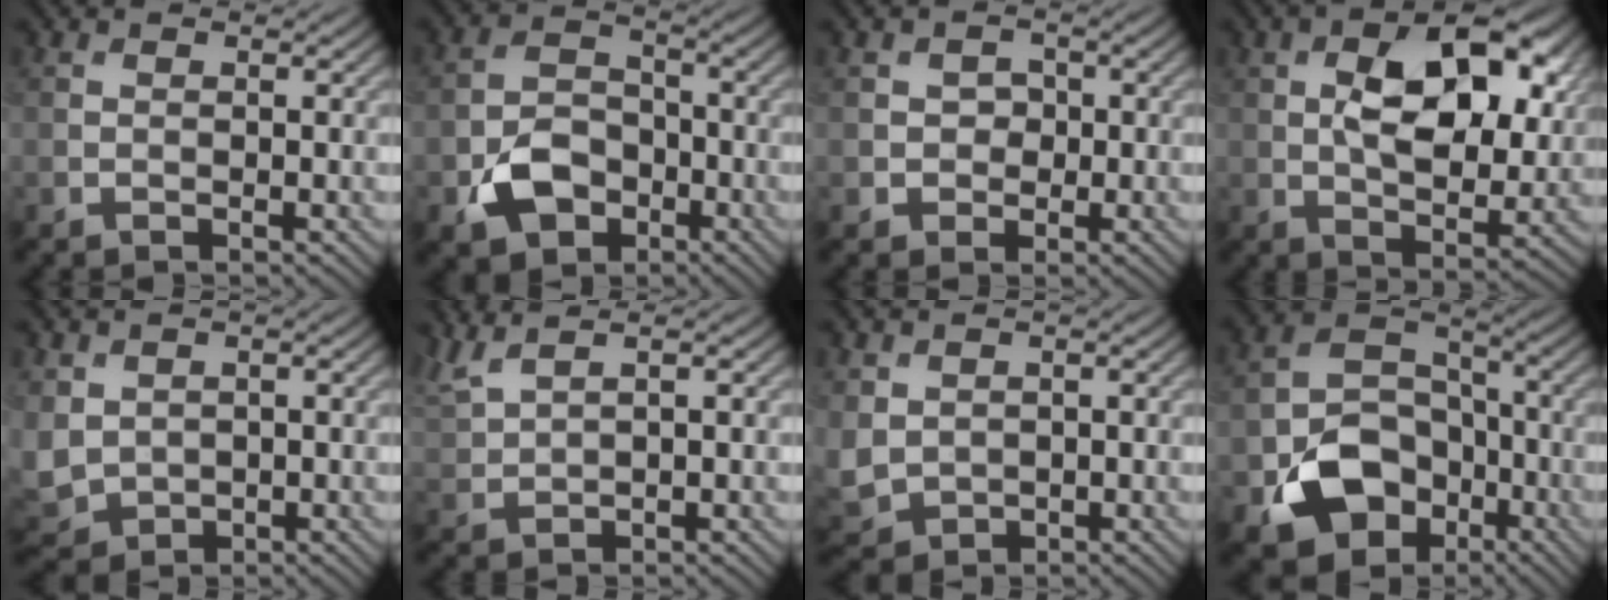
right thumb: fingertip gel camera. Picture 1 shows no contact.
{"total": 6.8, "force": [-3.3, 4.7, 3.6], "torque": [-0.073, -0.003, -0.069]}
{"total": 2.1, "force": [-0.3, 2.0, 0.7], "torque": [-0.014, -0.001, -0.010]}
{"total": 12.4, "force": [3.1, 6.5, 10.1], "torque": [-0.160, -0.004, 0.048]}
{"total": 4.8, "force": [0.9, 3.9, 2.5], "torque": [-0.093, -0.014, 0.021]}
{"total": 4.5, "force": [3.3, 1.0, 2.8], "torque": [-0.079, 0.019, 0.075]}
{"total": 4.0, "force": [0.9, 3.3, 2.1], "torque": [-0.076, -0.012, 0.022]}
{"total": 11.3, "force": [-5.4, 8.0, 5.9], "torque": [-0.115, -0.019, -0.100]}